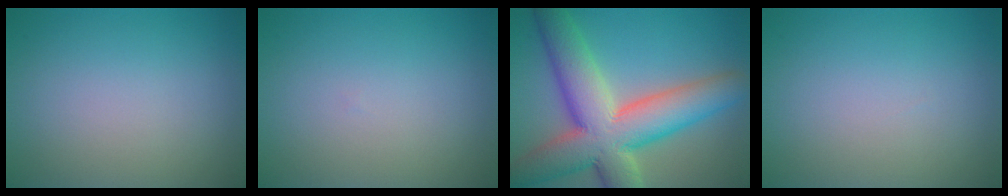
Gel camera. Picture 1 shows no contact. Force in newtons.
{"total": 0.0}
{"total": 12.1, "press": 12.1, "slide": 0.9}
{"total": 0.0}